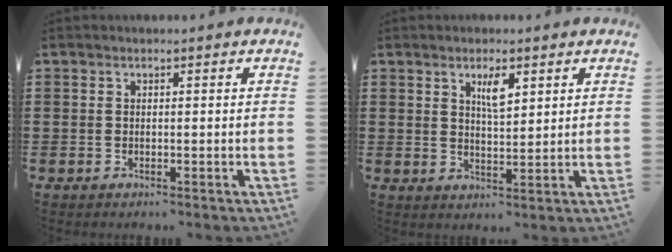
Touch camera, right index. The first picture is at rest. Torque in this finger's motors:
{"motor_torque": [0.09, -0.08, 0.17, 0.04]}